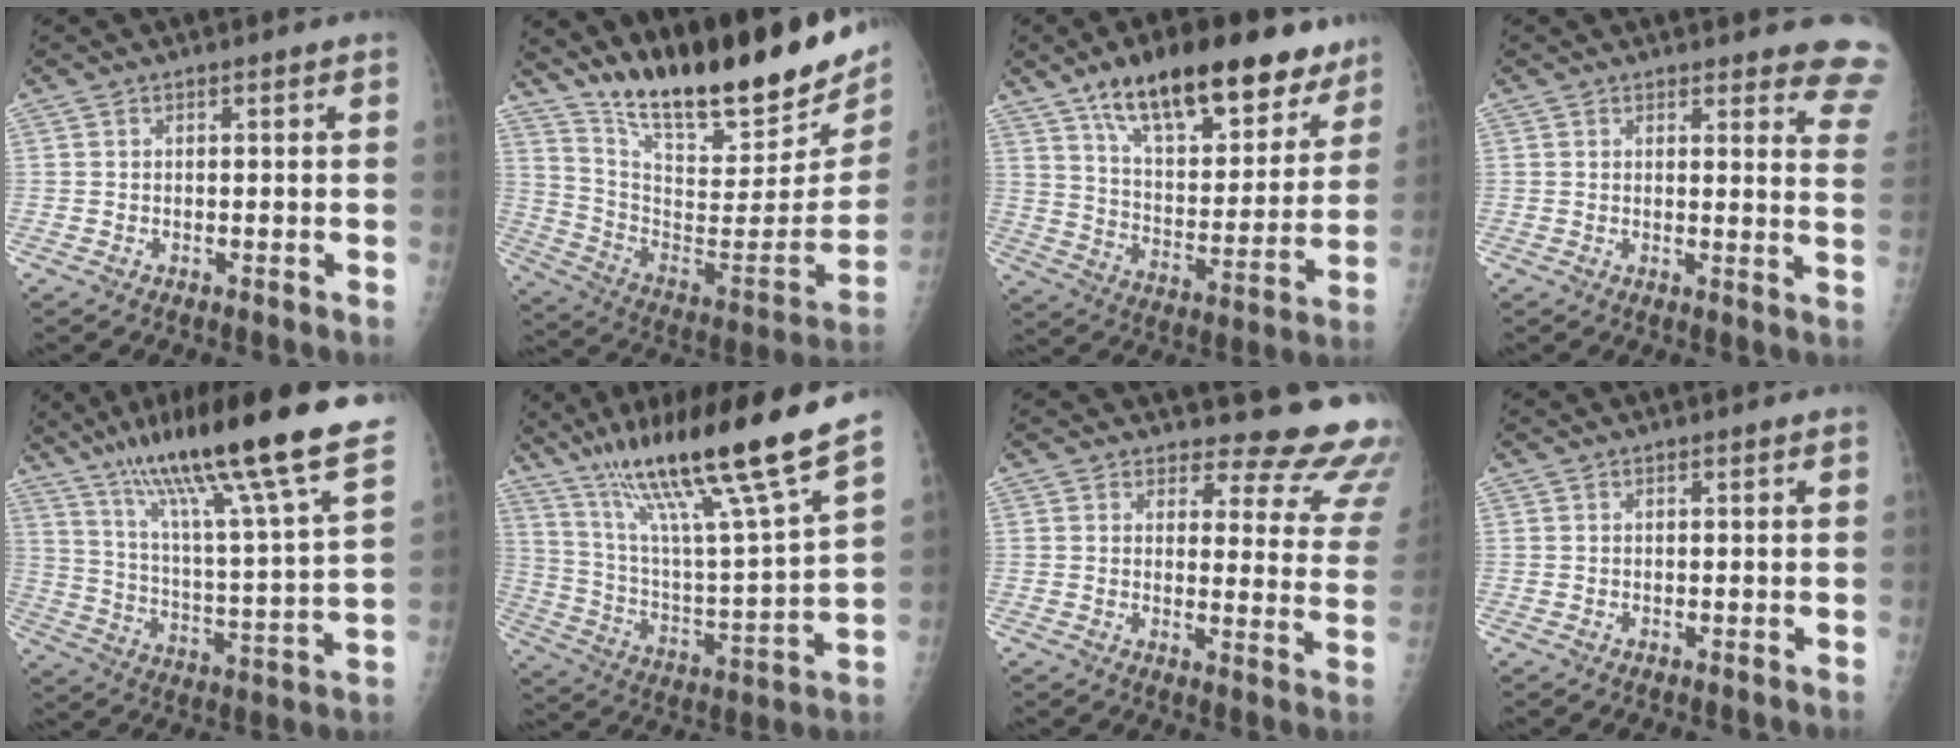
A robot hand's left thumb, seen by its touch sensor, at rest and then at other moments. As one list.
[{"total": 29.1, "force": [21.8, 7.9, 17.6], "torque": [-0.250, -0.102, 0.344]}, {"total": 24.2, "force": [16.1, 9.9, 15.1], "torque": [-0.184, -0.048, 0.255]}, {"total": 10.2, "force": [9.5, 2.1, 2.9], "torque": [0.010, -0.073, 0.074]}, {"total": 27.6, "force": [19.8, 1.9, 19.2], "torque": [-0.303, -0.068, 0.315]}, {"total": 23.5, "force": [17.0, 0.3, 16.2], "torque": [-0.253, -0.072, 0.300]}, {"total": 16.7, "force": [15.9, 4.4, 2.8], "torque": [0.019, -0.158, 0.156]}, {"total": 0.0}]